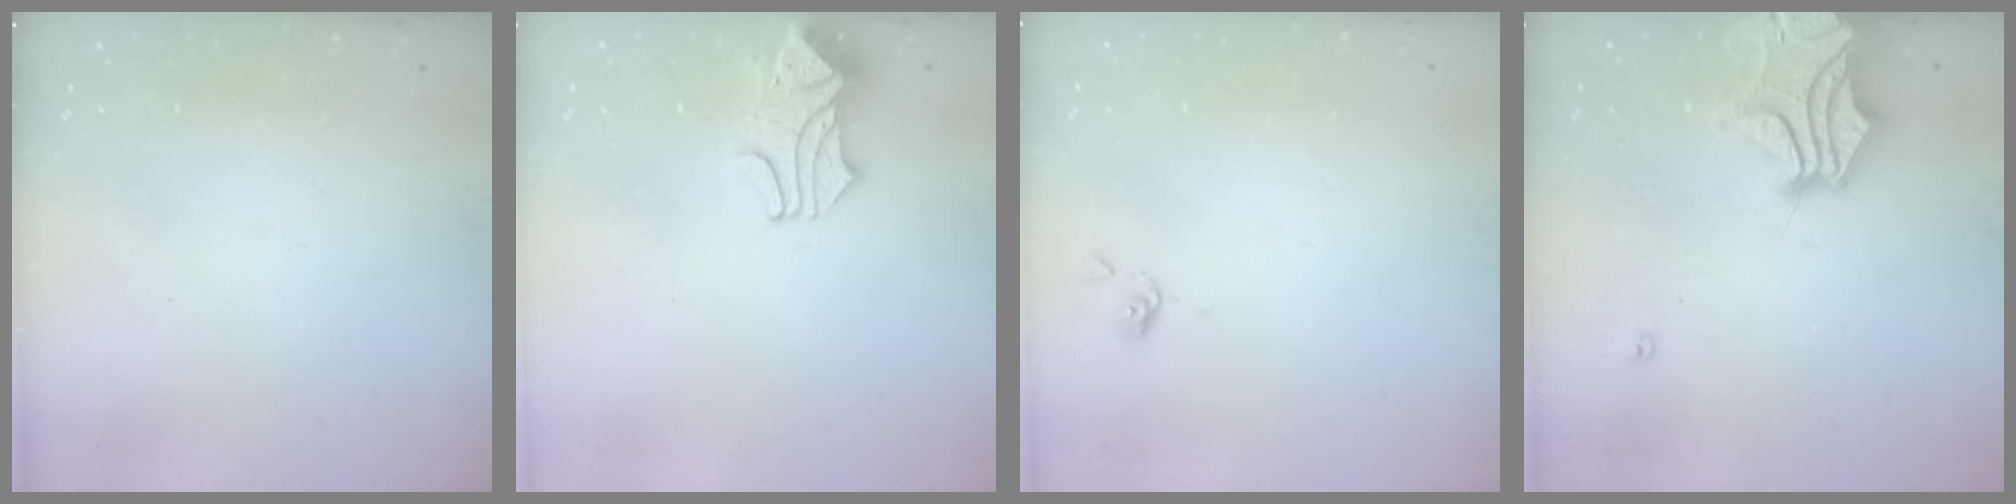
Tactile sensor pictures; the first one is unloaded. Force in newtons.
{"total": 1.8, "press": 1.4, "slide": 1.0}
{"total": 0.9, "press": 0.8, "slide": 0.2}
{"total": 8.1, "press": 7.6, "slide": 2.7}